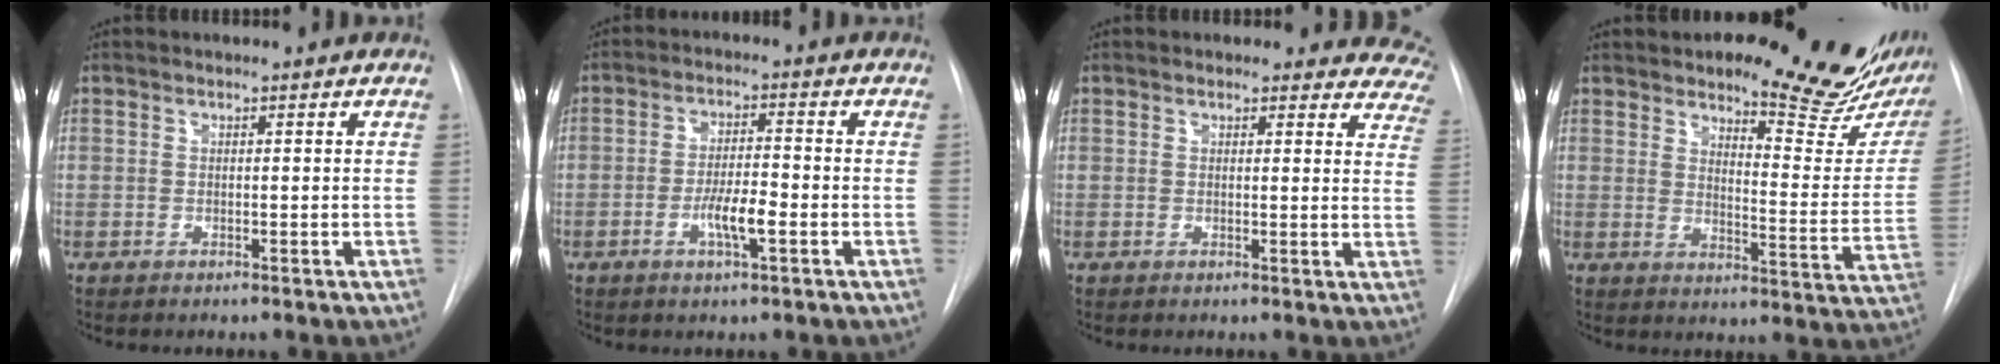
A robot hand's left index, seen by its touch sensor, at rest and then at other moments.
{"total": 5.3, "force": [-1.9, 0.9, 4.8], "torque": [-0.092, -0.001, -0.035]}
{"total": 11.1, "force": [10.2, 4.0, 1.9], "torque": [0.033, -0.033, 0.070]}
{"total": 18.5, "force": [15.5, 4.3, 9.2], "torque": [-0.114, -0.065, 0.184]}